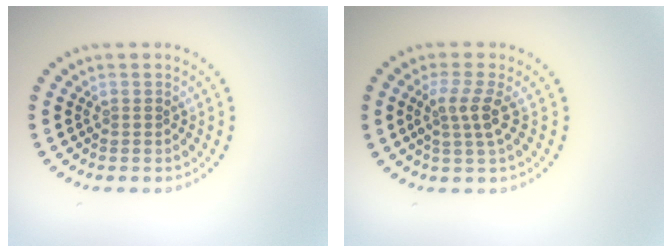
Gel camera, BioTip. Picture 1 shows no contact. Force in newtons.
{"total": 2.4, "press": 1.9, "slide": 1.6}